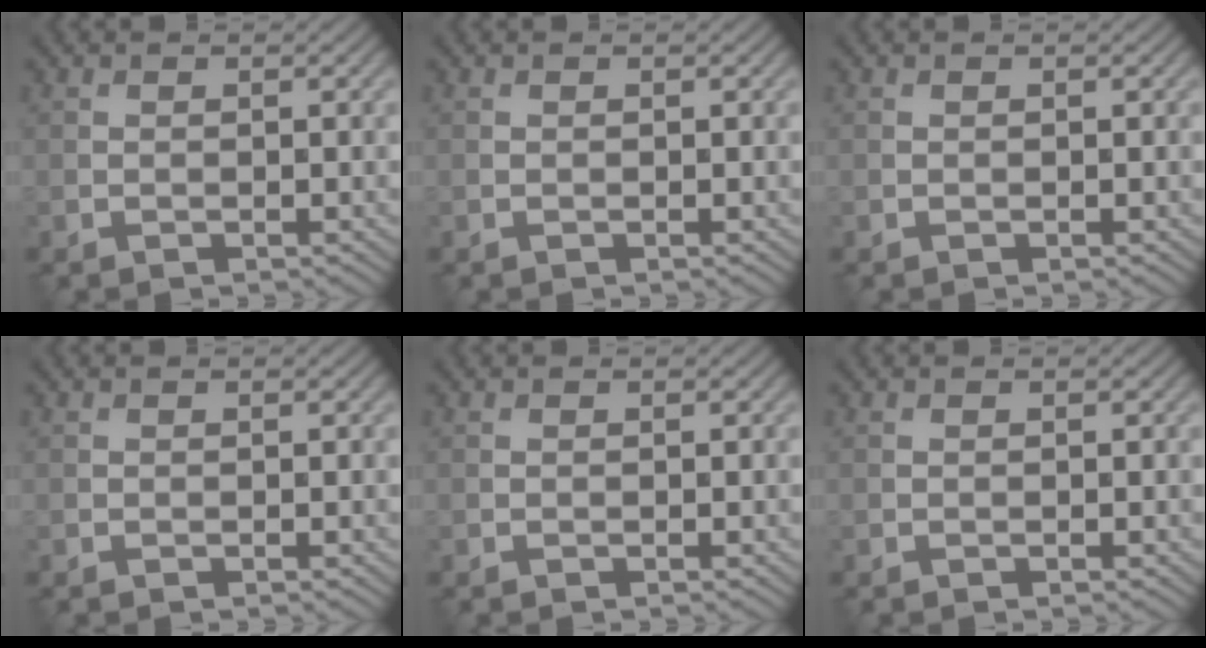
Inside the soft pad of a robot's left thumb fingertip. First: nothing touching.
{"total": 0.0}
{"total": 0.0}
{"total": 0.0}
{"total": 0.0}
{"total": 0.0}